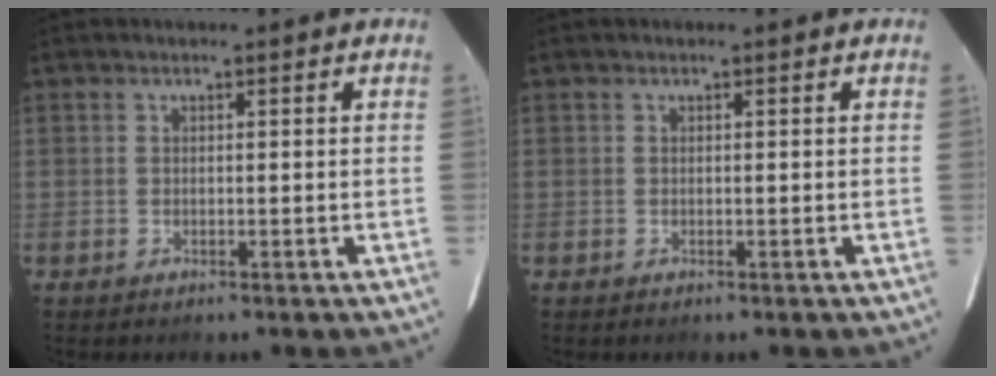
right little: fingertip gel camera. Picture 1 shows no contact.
{"total": 0.0}